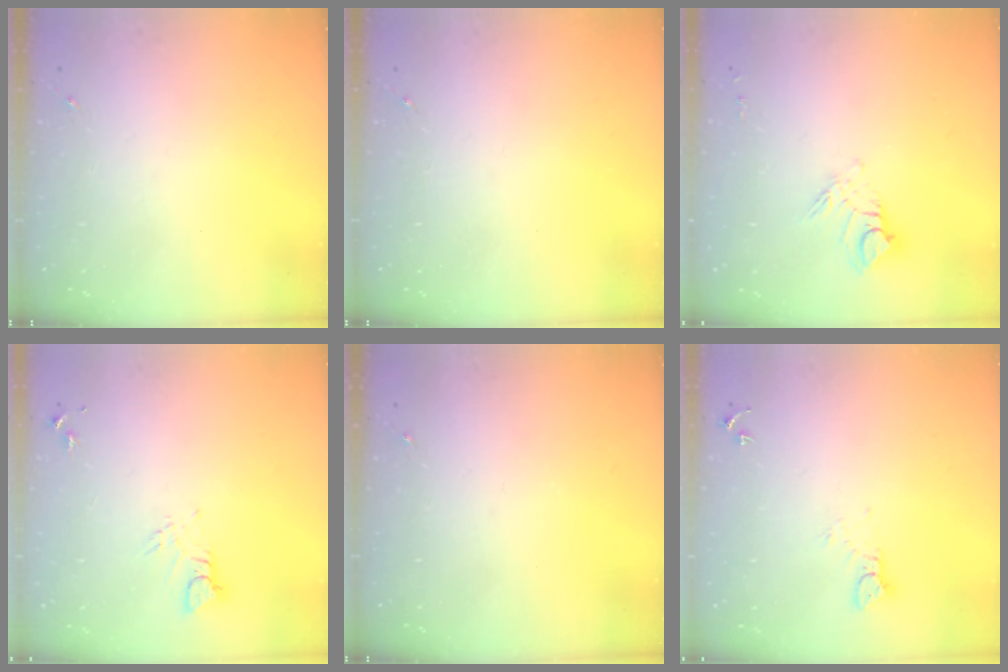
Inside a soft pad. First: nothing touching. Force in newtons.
{"total": 0.0}
{"total": 10.0, "press": 9.9, "slide": 1.0}
{"total": 3.4, "press": 3.4, "slide": 0.3}
{"total": 0.0}
{"total": 3.7, "press": 3.7, "slide": 0.3}